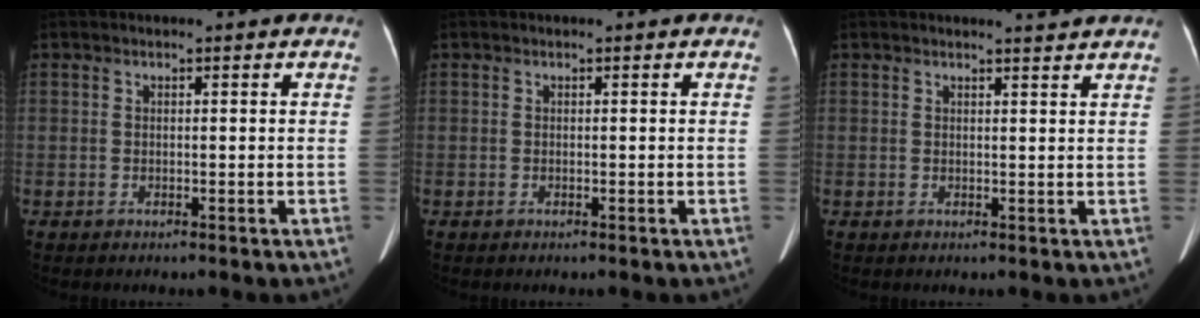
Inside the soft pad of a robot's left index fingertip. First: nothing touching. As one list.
[{"total": 0.0}, {"total": 1.9, "force": [1.8, -0.5, 0.3], "torque": [-0.014, -0.009, 0.023]}]